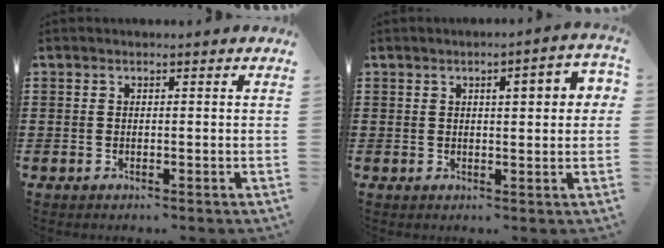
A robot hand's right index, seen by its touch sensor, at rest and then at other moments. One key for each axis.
{"total": 3.8, "fx": 0.9, "fy": 0.8, "fz": 3.6, "tx": -0.053, "ty": -0.001, "tz": 0.007}